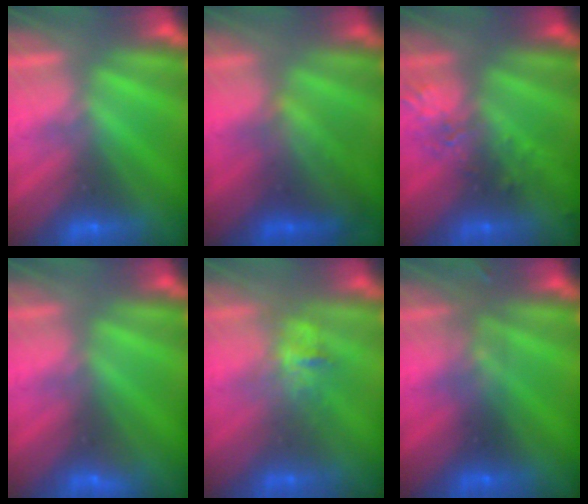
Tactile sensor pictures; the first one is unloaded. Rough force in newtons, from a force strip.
{"total": 2.3}
{"total": 2.4}
{"total": 2.9}
{"total": 2.7}
{"total": 2.9}